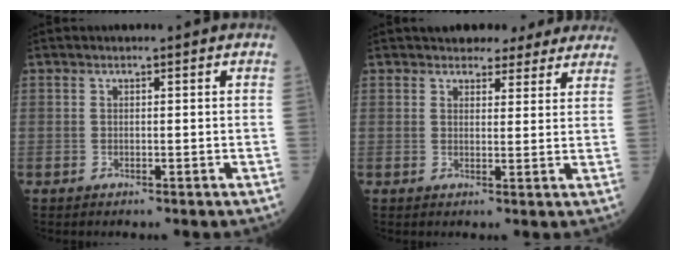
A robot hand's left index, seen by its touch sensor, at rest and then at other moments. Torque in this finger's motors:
{"motor_torque": [0.77, -0.77, 0.20, 0.03]}